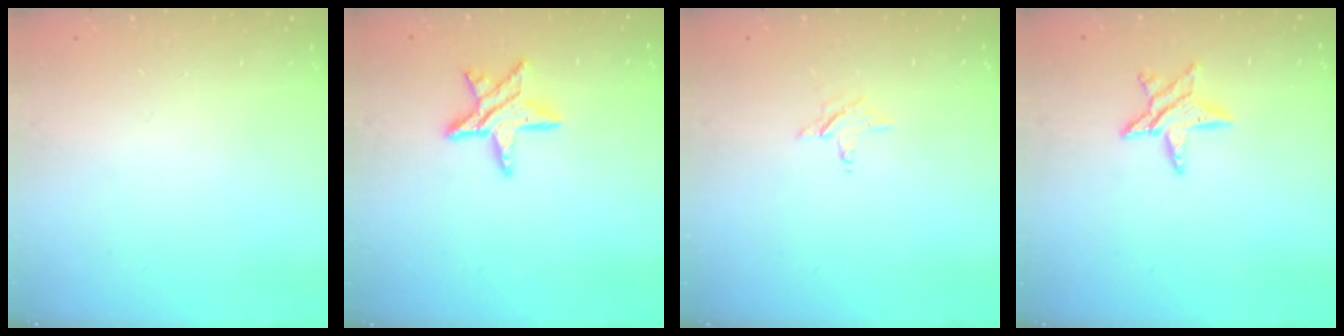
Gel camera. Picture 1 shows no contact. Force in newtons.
{"total": 9.8, "press": 9.8, "slide": 0.7}
{"total": 3.0, "press": 3.0, "slide": 0.3}
{"total": 7.1, "press": 7.1, "slide": 0.1}